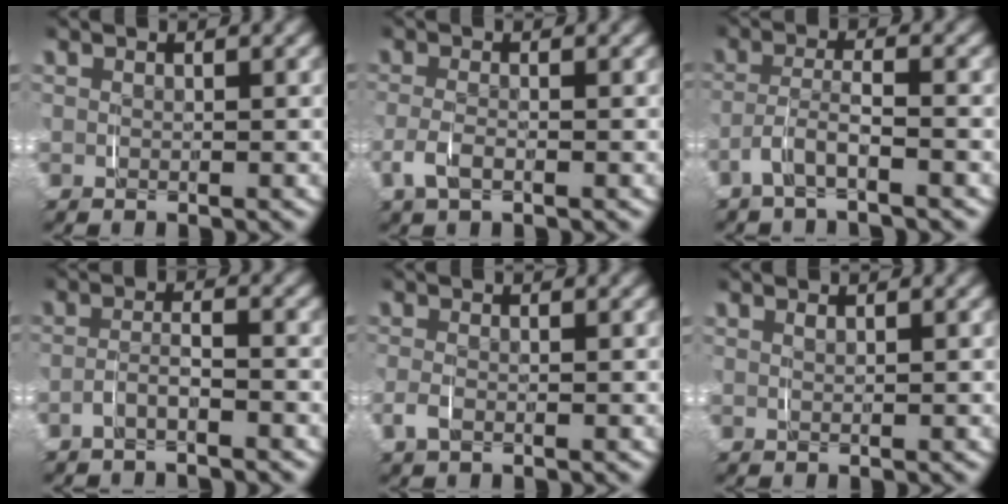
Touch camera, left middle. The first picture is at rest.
{"total": 2.0, "force": [-0.8, 0.8, 1.7], "torque": [-0.048, -0.006, -0.013]}
{"total": 2.8, "force": [-2.2, 0.5, 1.8], "torque": [-0.035, 0.005, -0.041]}
{"total": 2.3, "force": [-2.0, 0.3, 1.1], "torque": [-0.016, 0.003, -0.038]}
{"total": 1.2, "force": [-0.5, 0.5, 0.9], "torque": [-0.029, -0.003, -0.008]}
{"total": 0.5, "force": [0.4, -0.2, 0.1], "torque": [-0.002, 0.001, 0.008]}